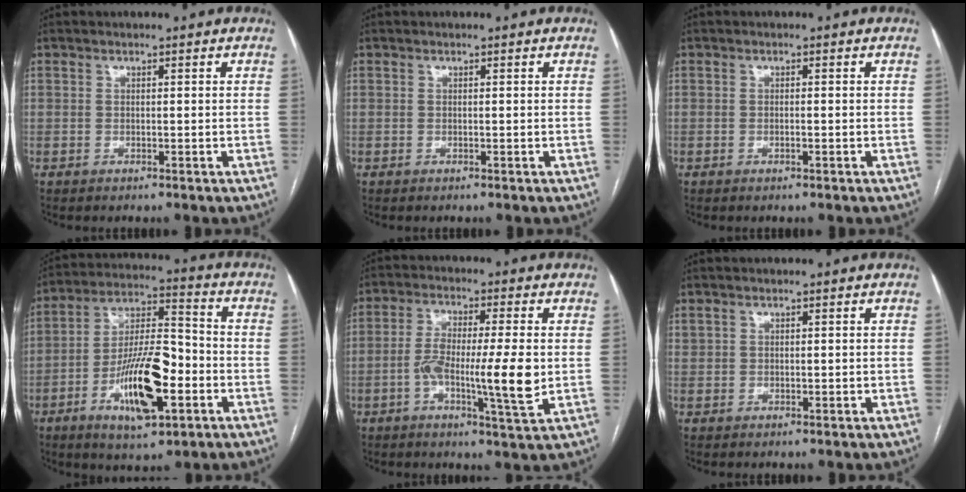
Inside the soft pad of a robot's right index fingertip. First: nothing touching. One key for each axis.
{"total": 0.0}
{"total": 0.6, "fx": -0.2, "fy": 0.1, "fz": 0.6, "tx": -0.011, "ty": 0.000, "tz": -0.002}
{"total": 15.2, "fx": -5.2, "fy": 4.3, "fz": 13.6, "tx": -0.251, "ty": 0.002, "tz": -0.085}
{"total": 10.5, "fx": -1.5, "fy": 0.8, "fz": 10.4, "tx": -0.182, "ty": -0.004, "tz": -0.030}
{"total": 0.8, "fx": 0.6, "fy": 0.4, "fz": 0.3, "tx": -0.003, "ty": 0.003, "tz": 0.014}